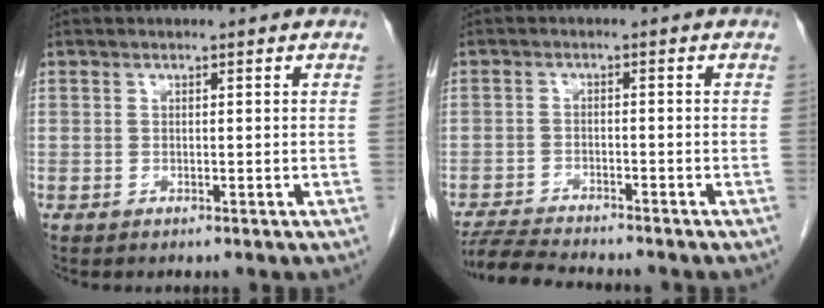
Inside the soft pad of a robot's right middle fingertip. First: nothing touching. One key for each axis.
{"total": 7.3, "fx": -6.9, "fy": 0.2, "fz": 2.4, "tx": -0.041, "ty": -0.015, "tz": -0.115}